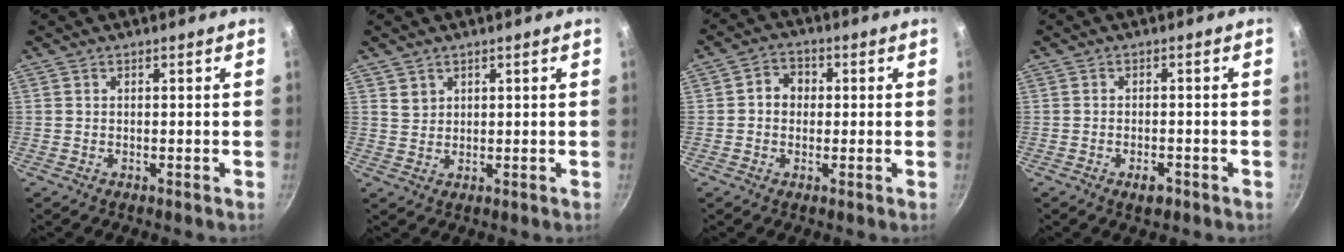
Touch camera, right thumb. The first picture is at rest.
{"total": 2.3, "force": [1.3, 1.8, 0.6], "torque": [0.004, 0.002, 0.029]}
{"total": 4.8, "force": [0.3, 4.1, 2.4], "torque": [-0.016, 0.008, -0.005]}
{"total": 3.0, "force": [-1.7, 1.4, 2.0], "torque": [-0.028, 0.010, -0.026]}